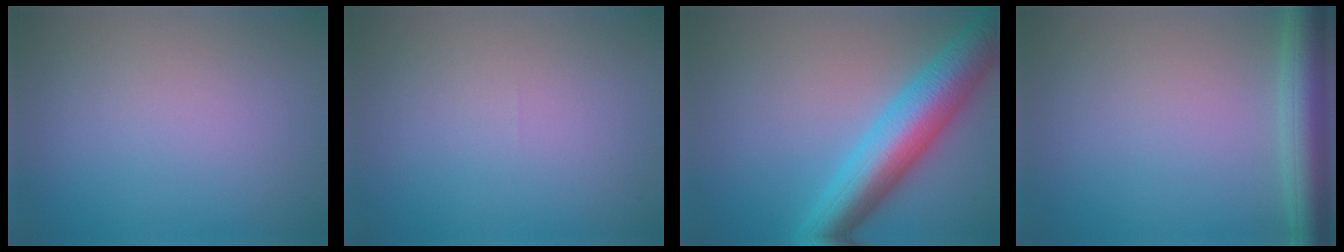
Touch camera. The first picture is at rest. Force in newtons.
{"total": 0.0}
{"total": 8.6, "press": 8.6, "slide": 0.1}
{"total": 4.9, "press": 4.9, "slide": 0.3}